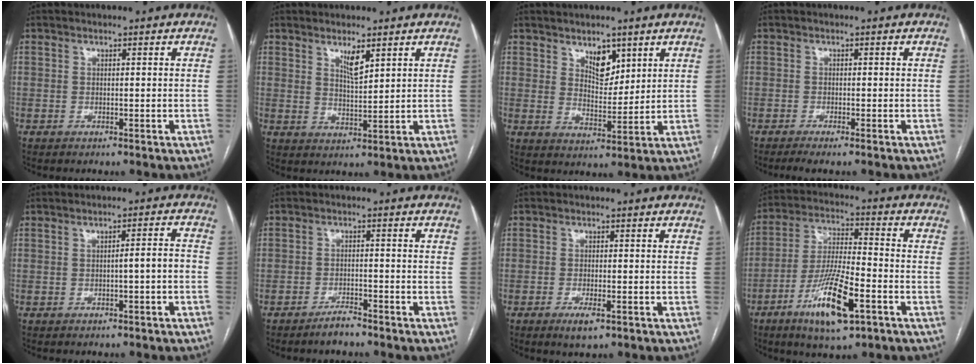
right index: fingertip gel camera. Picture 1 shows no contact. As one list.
[{"total": 3.5, "force": [2.3, 0.6, 2.6], "torque": [-0.051, -0.008, 0.046]}, {"total": 5.3, "force": [3.3, 2.6, 3.2], "torque": [-0.051, -0.006, 0.060]}, {"total": 2.6, "force": [-2.0, -0.1, 1.6], "torque": [-0.027, -0.005, -0.033]}, {"total": 2.7, "force": [-0.9, 0.1, 2.5], "torque": [-0.032, 0.005, -0.015]}, {"total": 2.7, "force": [-2.4, 0.6, 0.9], "torque": [-0.016, 0.000, -0.042]}, {"total": 3.1, "force": [-1.7, 0.7, 2.5], "torque": [-0.045, -0.004, -0.026]}, {"total": 13.4, "force": [-6.5, 2.6, 11.5], "torque": [-0.224, -0.015, -0.114]}]